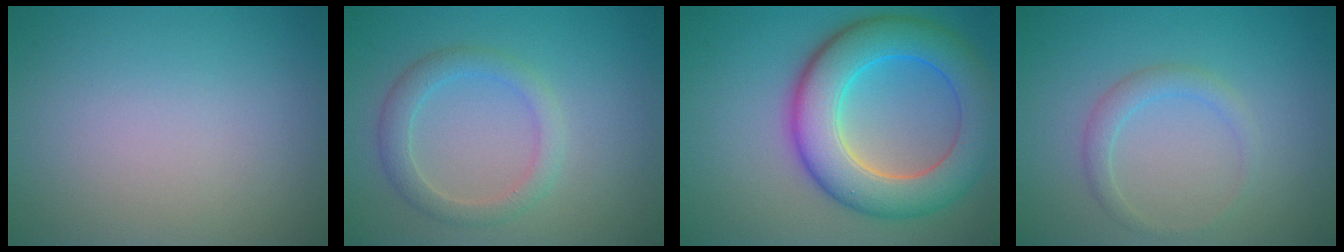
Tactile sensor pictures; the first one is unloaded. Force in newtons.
{"total": 2.8, "press": 2.8, "slide": 0.1}
{"total": 9.1, "press": 9.1, "slide": 0.3}
{"total": 1.7, "press": 1.7, "slide": 0.2}